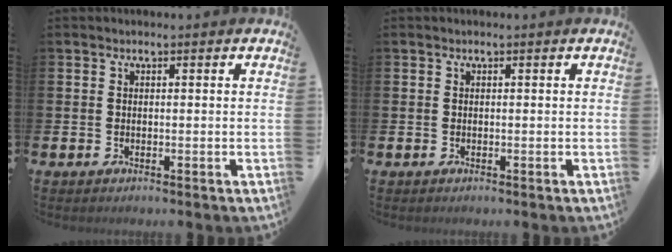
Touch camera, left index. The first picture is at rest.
{"total": 0.0}